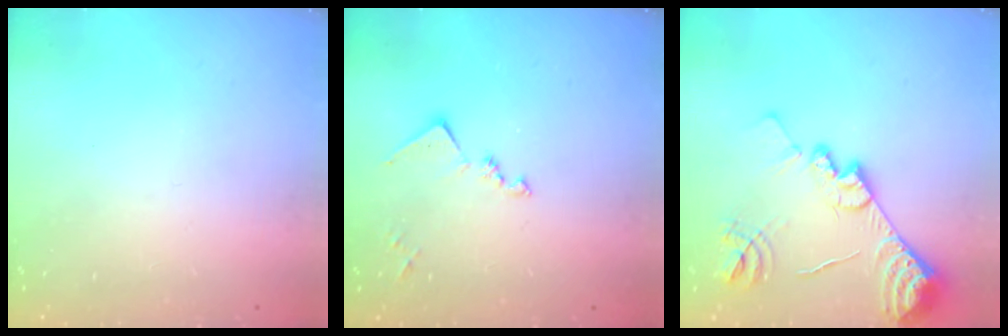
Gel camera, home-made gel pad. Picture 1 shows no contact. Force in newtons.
{"total": 9.6, "press": 9.6, "slide": 0.5}
{"total": 18.4, "press": 18.3, "slide": 1.5}